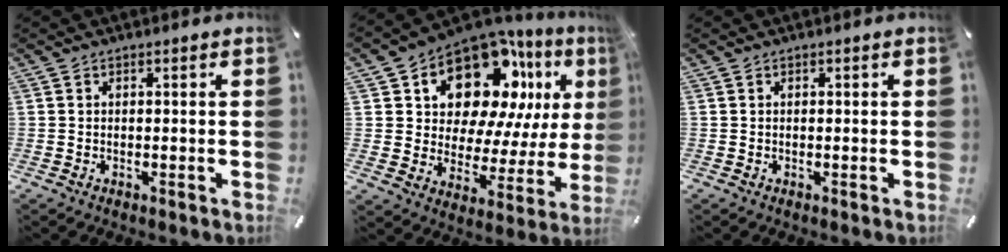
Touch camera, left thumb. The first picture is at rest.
{"total": 16.5, "force": [9.8, 10.1, 8.5], "torque": [-0.129, -0.073, 0.171]}
{"total": 0.0}